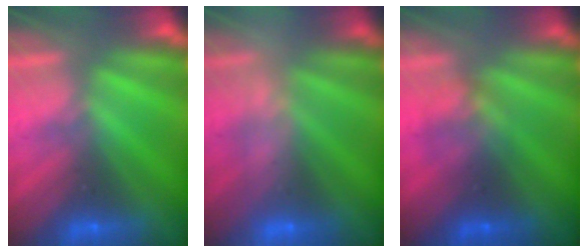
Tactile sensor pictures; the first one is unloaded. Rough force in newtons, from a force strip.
{"total": 2.6}
{"total": 1.6}